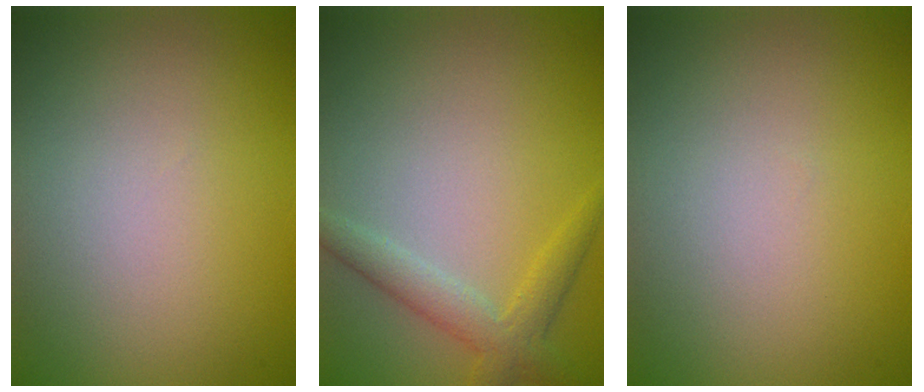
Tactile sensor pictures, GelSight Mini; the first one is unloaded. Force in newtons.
{"total": 3.0, "press": 3.0, "slide": 0.3}
{"total": 0.0}